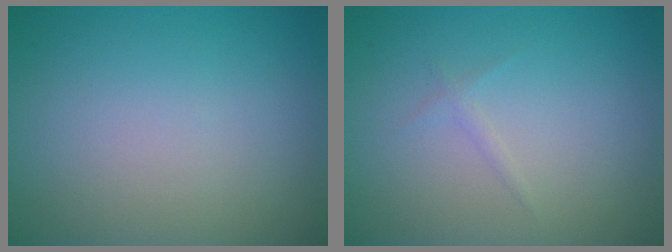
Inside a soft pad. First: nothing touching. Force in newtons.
{"total": 1.2, "press": 1.2, "slide": 0.2}